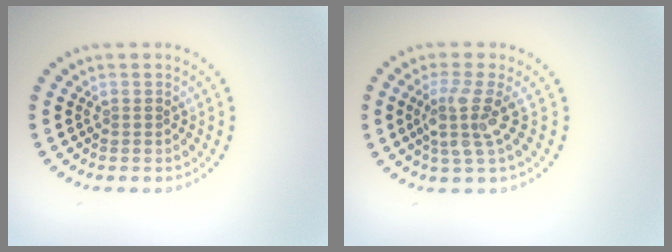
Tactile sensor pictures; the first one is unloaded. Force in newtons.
{"total": 3.2, "press": 2.3, "slide": 2.2}